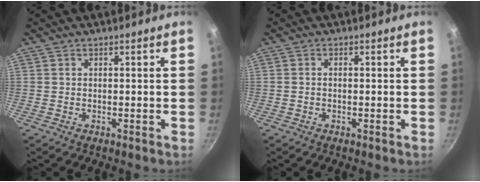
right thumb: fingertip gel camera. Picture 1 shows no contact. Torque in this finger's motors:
{"motor_torque": [-0.06, -0.42, -0.37, 0.09, 0.01]}